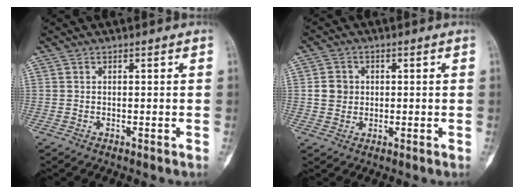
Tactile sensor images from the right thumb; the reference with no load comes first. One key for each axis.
{"total": 4.3, "fx": 0.4, "fy": 4.0, "fz": 1.6, "tx": -0.009, "ty": 0.003, "tz": 0.006}